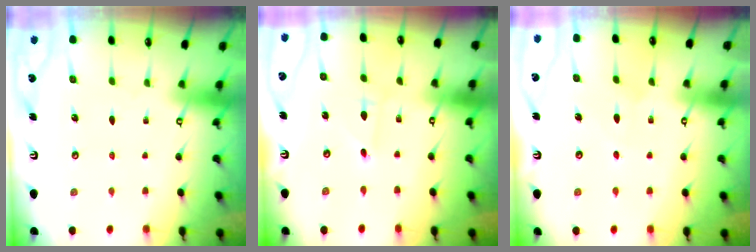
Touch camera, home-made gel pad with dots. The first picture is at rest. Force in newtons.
{"total": 1.4, "press": 1.4, "slide": 0.1}
{"total": 4.2, "press": 4.2, "slide": 0.5}